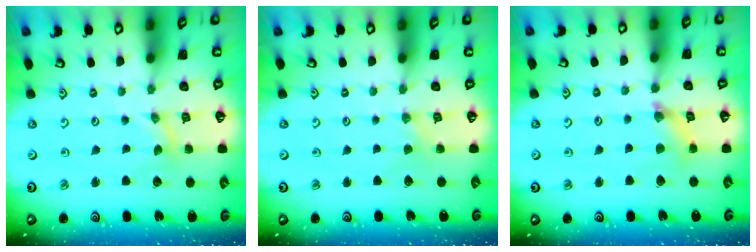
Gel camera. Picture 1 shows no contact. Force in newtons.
{"total": 0.5, "press": 0.5, "slide": 0.2}
{"total": 4.7, "press": 4.7, "slide": 0.5}